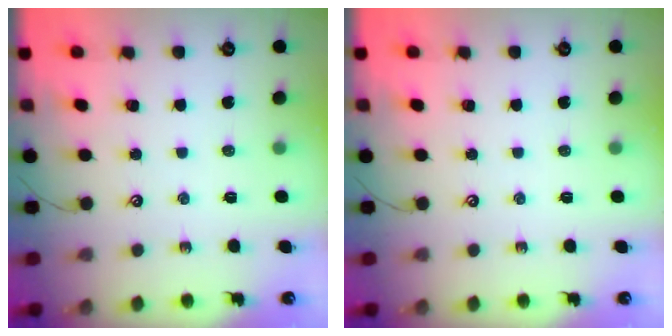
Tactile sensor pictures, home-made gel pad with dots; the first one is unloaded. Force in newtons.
{"total": 0.0}